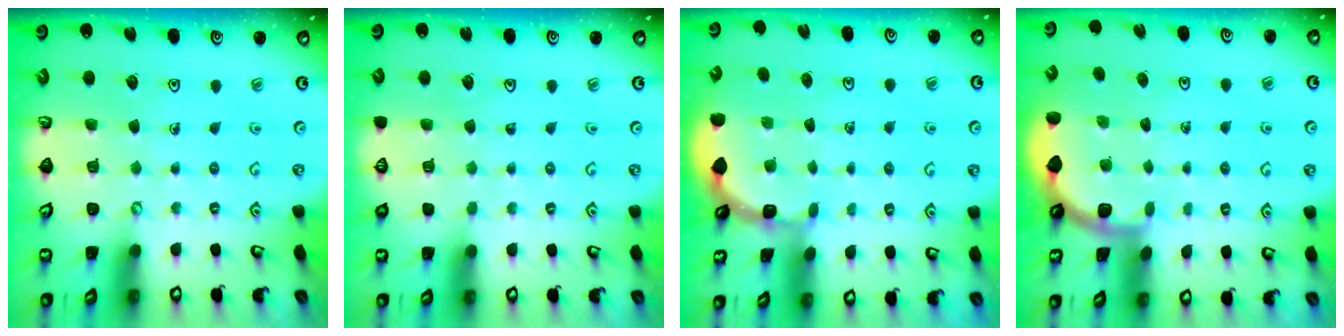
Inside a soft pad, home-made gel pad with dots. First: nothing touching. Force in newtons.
{"total": 0.0}
{"total": 1.7, "press": 1.7, "slide": 0.1}
{"total": 1.8, "press": 1.7, "slide": 0.0}